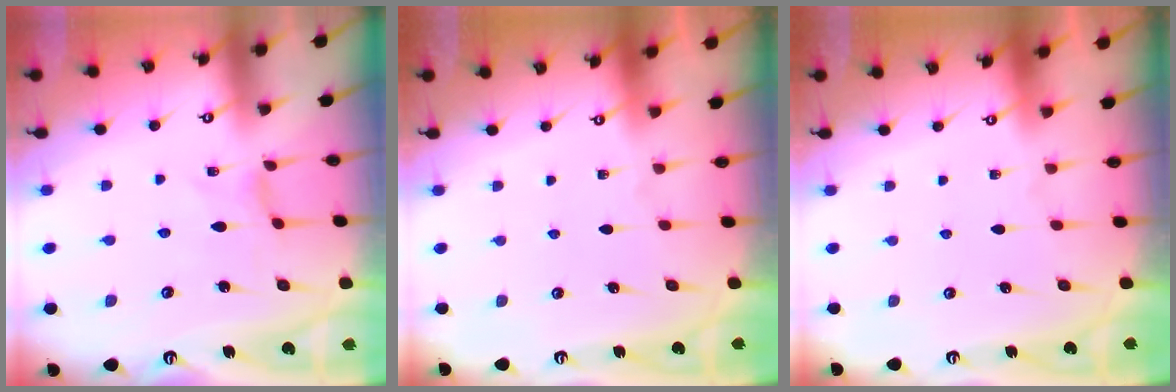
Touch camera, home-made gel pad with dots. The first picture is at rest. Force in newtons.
{"total": 0.0}
{"total": 0.0}